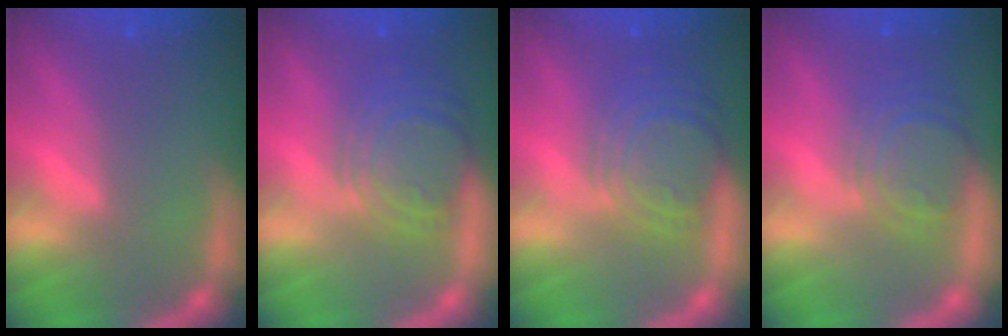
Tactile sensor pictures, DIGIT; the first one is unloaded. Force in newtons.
{"total": 8.1}
{"total": 8.1}
{"total": 6.0}